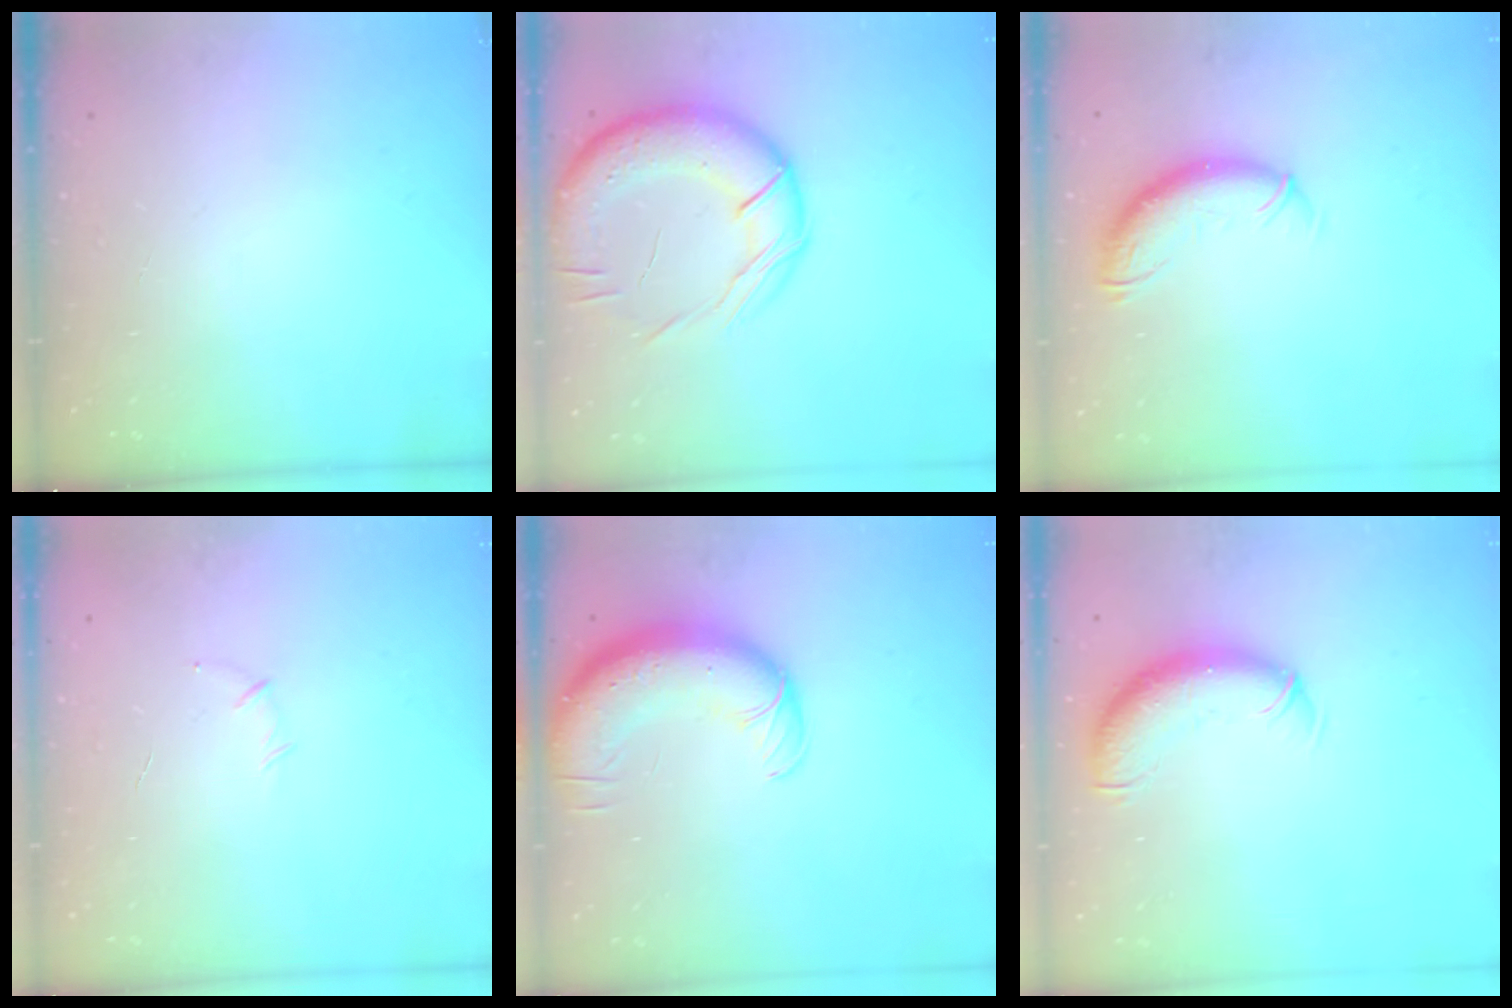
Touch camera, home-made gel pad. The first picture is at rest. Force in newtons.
{"total": 19.3, "press": 19.1, "slide": 2.8}
{"total": 10.4, "press": 10.3, "slide": 0.9}
{"total": 4.1, "press": 4.0, "slide": 1.0}
{"total": 13.5, "press": 13.0, "slide": 3.6}
{"total": 10.9, "press": 10.6, "slide": 2.3}